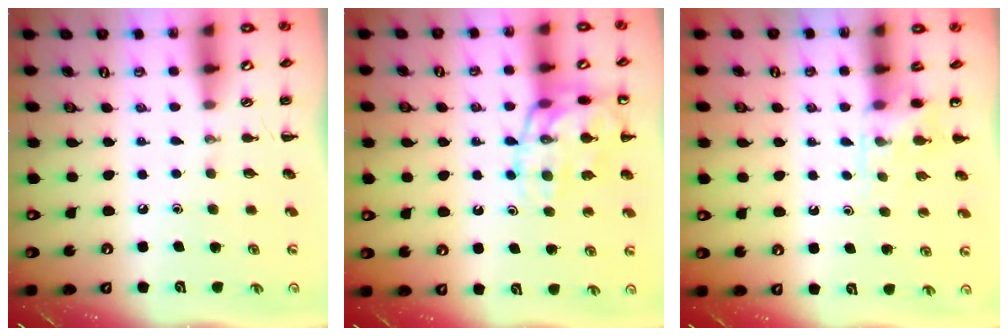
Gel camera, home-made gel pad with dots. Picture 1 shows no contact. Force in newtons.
{"total": 16.1, "press": 16.0, "slide": 1.9}
{"total": 5.0, "press": 4.8, "slide": 1.4}